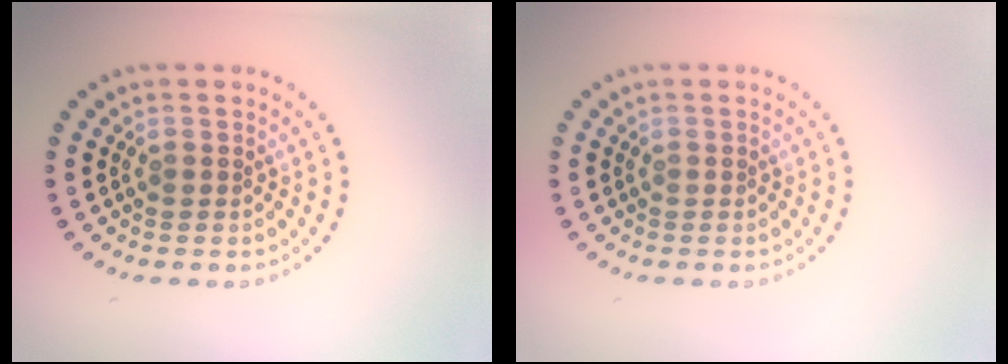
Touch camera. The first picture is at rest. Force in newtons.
{"total": 0.0}